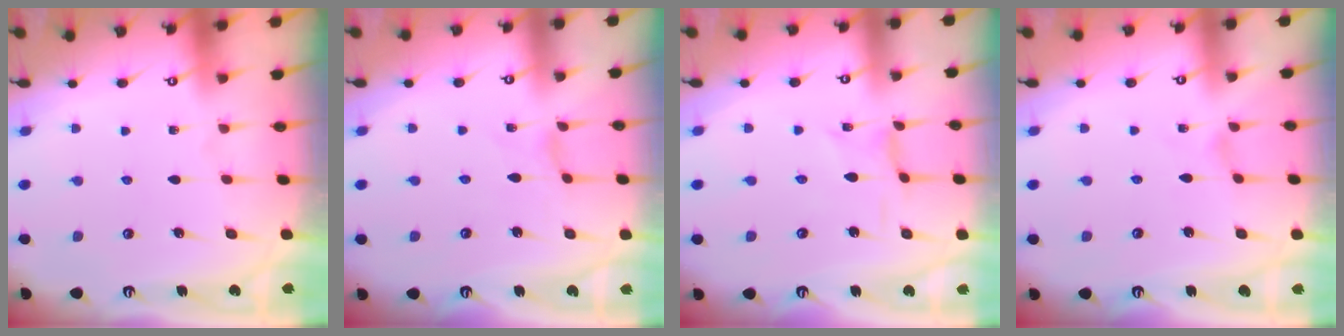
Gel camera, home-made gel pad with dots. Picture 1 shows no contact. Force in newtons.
{"total": 0.0}
{"total": 0.0}
{"total": 0.0}